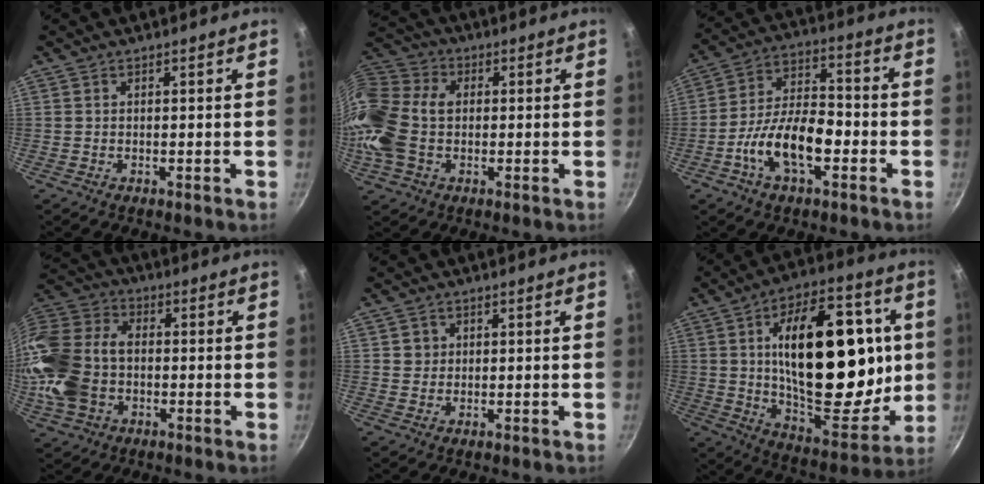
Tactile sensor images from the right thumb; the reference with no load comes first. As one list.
[{"total": 18.6, "force": [-0.4, 13.8, 12.5], "torque": [-0.263, 0.030, -0.015]}, {"total": 13.6, "force": [-4.8, 6.7, 10.8], "torque": [-0.170, 0.046, -0.094]}, {"total": 19.5, "force": [-2.6, 14.3, 13.1], "torque": [-0.282, 0.037, -0.054]}, {"total": 2.1, "force": [0.5, 2.0, 0.4], "torque": [0.006, 0.005, 0.006]}, {"total": 32.7, "force": [4.4, 17.6, 27.2], "torque": [-0.381, -0.008, 0.069]}]